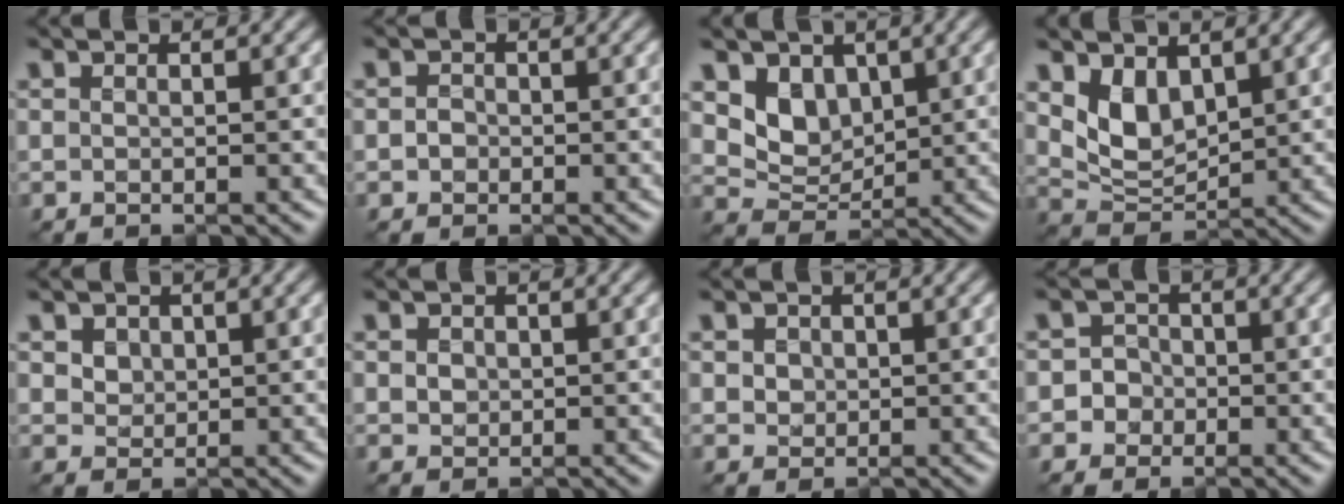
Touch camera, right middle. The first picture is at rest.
{"total": 1.2, "force": [-0.4, 1.0, 0.4], "torque": [-0.001, 0.001, -0.010]}
{"total": 3.9, "force": [1.3, 3.0, 2.1], "torque": [-0.047, -0.013, 0.016]}
{"total": 4.0, "force": [1.6, 2.6, 2.6], "torque": [-0.057, -0.015, 0.028]}
{"total": 3.0, "force": [1.4, 2.3, 1.5], "torque": [-0.048, 0.000, 0.031]}
{"total": 1.7, "force": [0.5, 1.4, 0.8], "torque": [-0.023, 0.003, 0.013]}
{"total": 2.3, "force": [0.8, 1.9, 1.1], "torque": [-0.041, 0.004, 0.022]}
{"total": 2.9, "force": [-0.5, 2.8, 0.6], "torque": [0.013, 0.013, -0.017]}